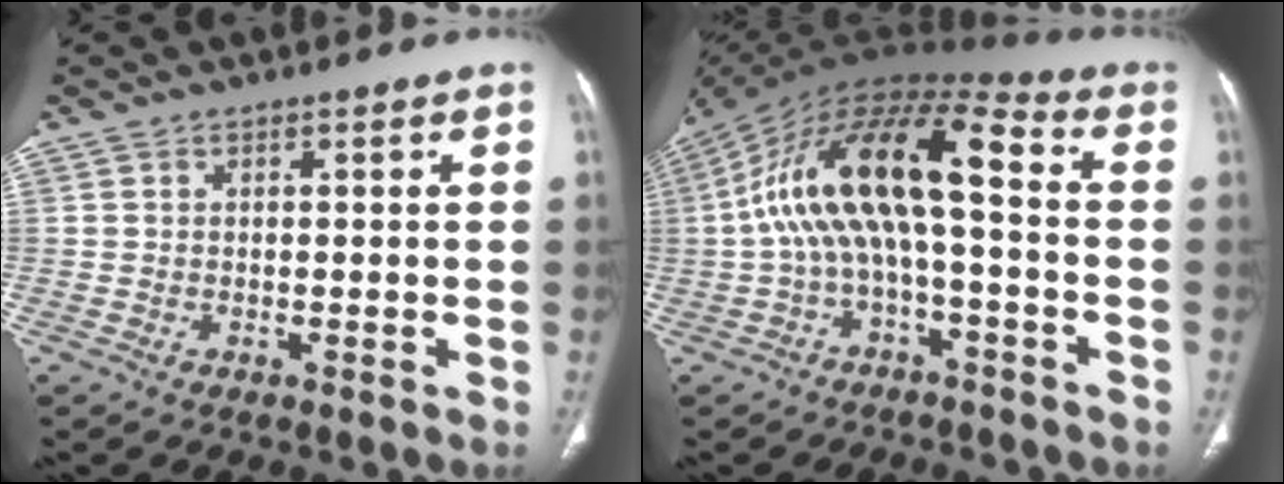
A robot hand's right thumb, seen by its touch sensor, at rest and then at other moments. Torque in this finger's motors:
{"motor_torque": [0.91, 0.91, 1.70, -1.08, 0.55]}